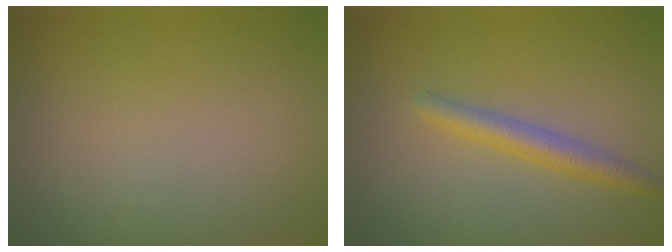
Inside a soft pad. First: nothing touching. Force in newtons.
{"total": 2.5, "press": 2.5, "slide": 0.2}